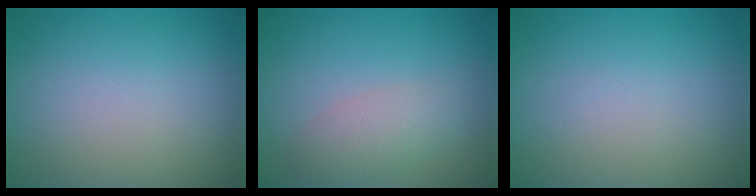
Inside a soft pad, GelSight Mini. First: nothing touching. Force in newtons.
{"total": 2.5, "press": 2.5, "slide": 0.1}
{"total": 0.0}